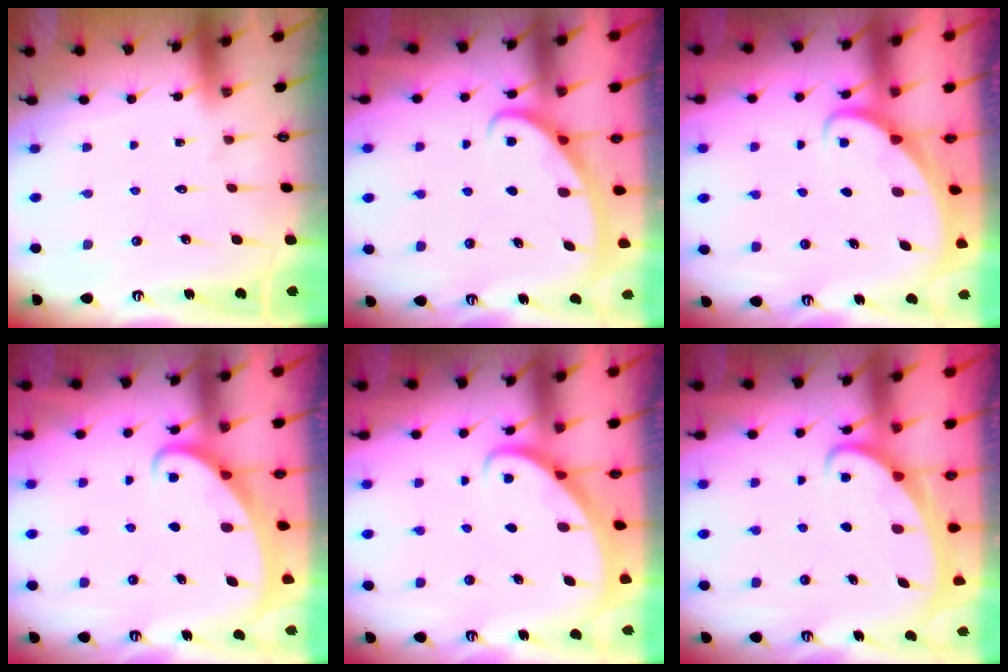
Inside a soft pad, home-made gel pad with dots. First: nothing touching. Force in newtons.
{"total": 2.7, "press": 2.7, "slide": 0.3}
{"total": 1.8, "press": 1.8, "slide": 0.0}
{"total": 2.4, "press": 2.4, "slide": 0.4}
{"total": 2.6, "press": 2.6, "slide": 0.3}
{"total": 2.1, "press": 2.1, "slide": 0.3}